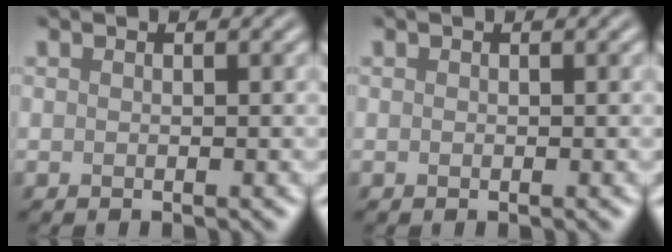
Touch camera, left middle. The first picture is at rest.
{"total": 0.0}